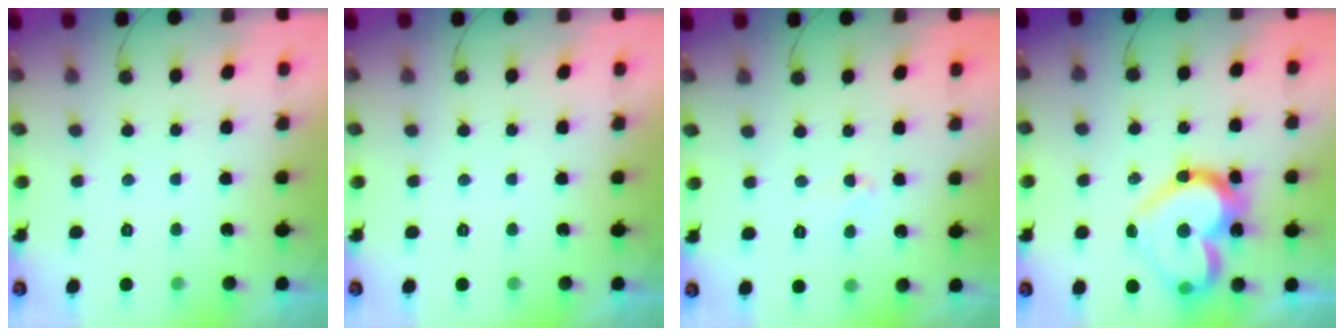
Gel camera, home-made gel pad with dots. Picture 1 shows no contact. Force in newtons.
{"total": 0.0}
{"total": 3.9, "press": 3.9, "slide": 0.2}
{"total": 21.2, "press": 21.1, "slide": 1.5}